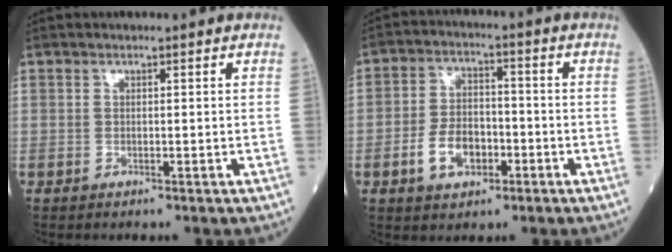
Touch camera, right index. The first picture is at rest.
{"total": 7.3, "force": [-2.8, 4.4, 5.1], "torque": [-0.104, 0.011, -0.051]}